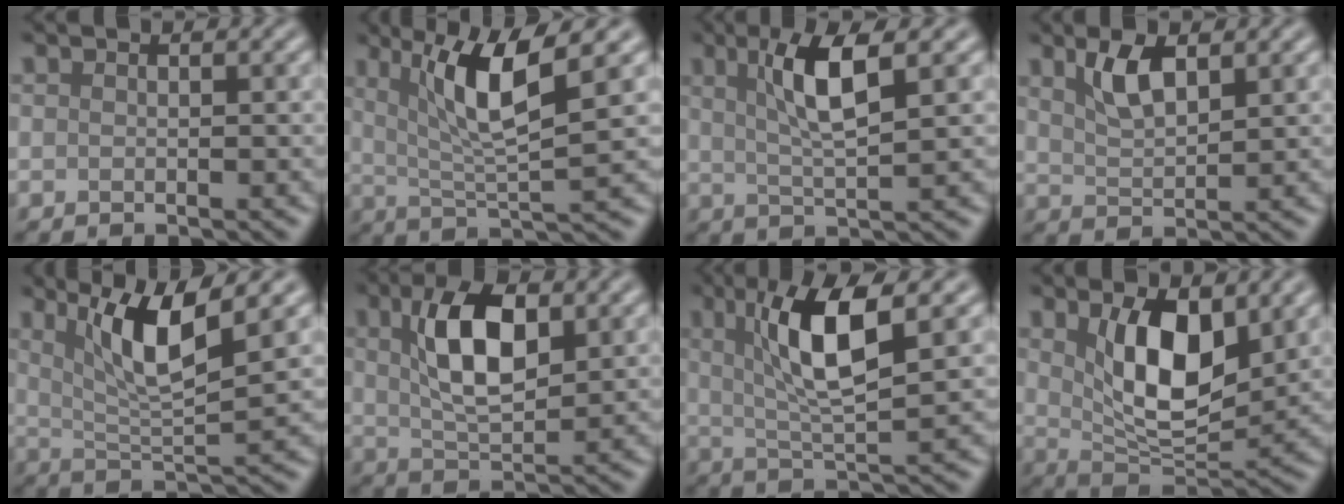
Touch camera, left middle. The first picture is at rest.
{"total": 6.8, "force": [2.6, 1.2, 6.2], "torque": [-0.111, 0.000, 0.048]}
{"total": 5.1, "force": [1.9, 1.0, 4.6], "torque": [-0.088, 0.004, 0.034]}
{"total": 3.1, "force": [1.9, 1.1, 2.2], "torque": [-0.049, 0.000, 0.037]}
{"total": 6.5, "force": [3.1, 1.2, 5.6], "torque": [-0.099, -0.004, 0.056]}
{"total": 6.9, "force": [2.1, 3.1, 5.8], "torque": [-0.112, 0.007, 0.037]}
{"total": 7.1, "force": [2.3, 1.5, 6.5], "torque": [-0.116, 0.002, 0.043]}
{"total": 7.5, "force": [2.4, 3.4, 6.2], "torque": [-0.114, -0.011, 0.047]}